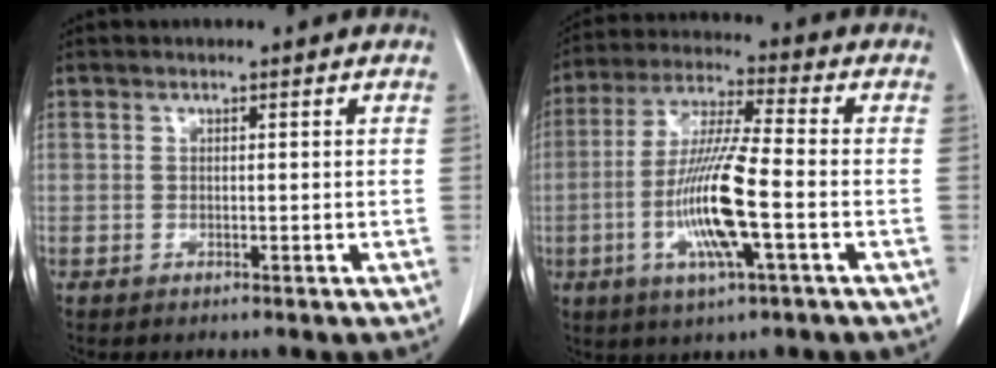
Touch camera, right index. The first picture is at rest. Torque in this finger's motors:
{"motor_torque": [1.67, -0.47, 0.40, 0.18]}